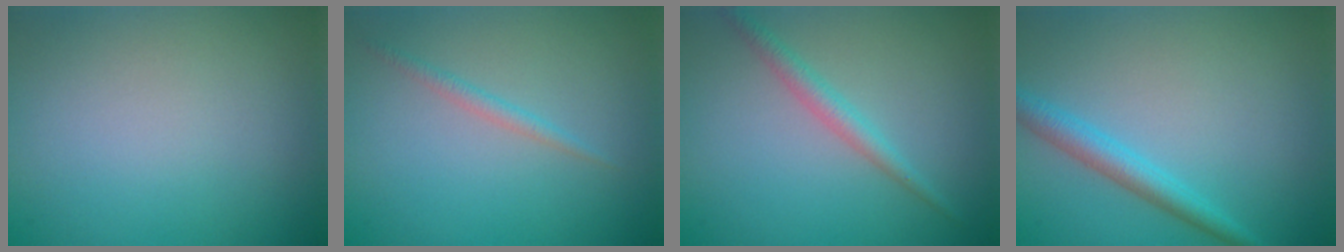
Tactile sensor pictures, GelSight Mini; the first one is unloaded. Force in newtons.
{"total": 1.1, "press": 1.1, "slide": 0.1}
{"total": 1.9, "press": 1.9, "slide": 0.1}
{"total": 2.7, "press": 2.7, "slide": 0.1}